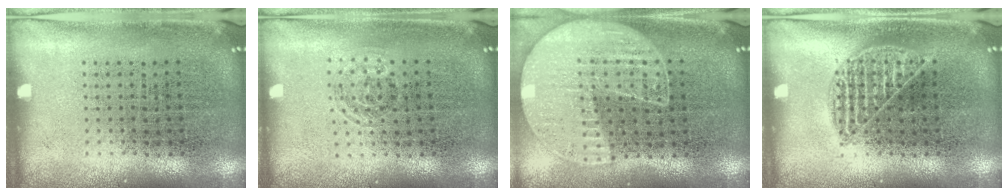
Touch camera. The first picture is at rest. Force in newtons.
{"total": 0.8, "press": 0.6, "slide": 0.6}
{"total": 1.3, "press": 1.2, "slide": 0.3}
{"total": 1.6, "press": 1.6, "slide": 0.2}